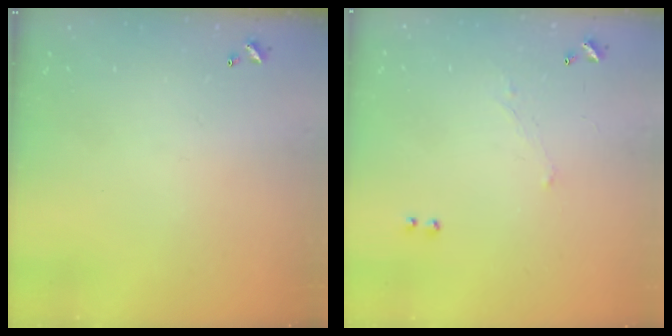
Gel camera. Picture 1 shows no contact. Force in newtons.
{"total": 1.2, "press": 0.8, "slide": 0.9}